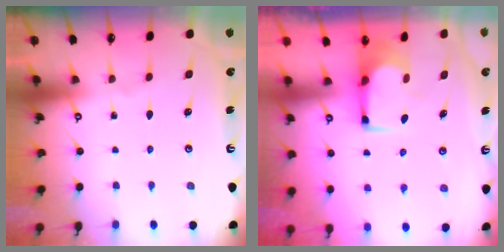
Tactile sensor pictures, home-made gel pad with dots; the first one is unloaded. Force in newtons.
{"total": 1.7, "press": 1.7, "slide": 0.3}